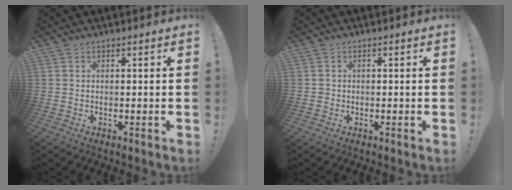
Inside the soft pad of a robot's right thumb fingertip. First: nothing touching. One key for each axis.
{"total": 0.8, "fx": -0.1, "fy": 0.8, "fz": 0.1, "tx": -0.006, "ty": 0.004, "tz": -0.001}